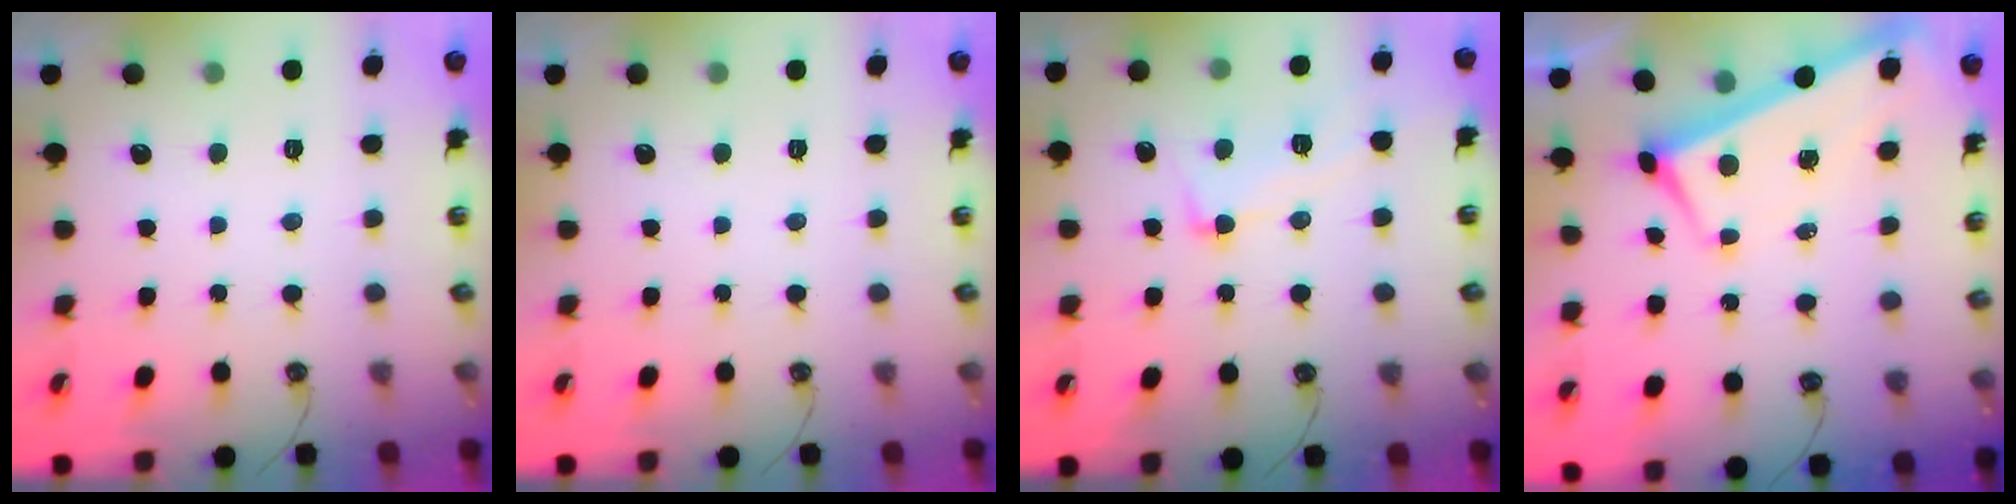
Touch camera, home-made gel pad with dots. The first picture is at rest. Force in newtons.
{"total": 0.0}
{"total": 3.3, "press": 3.1, "slide": 1.1}
{"total": 1.9, "press": 1.9, "slide": 0.5}